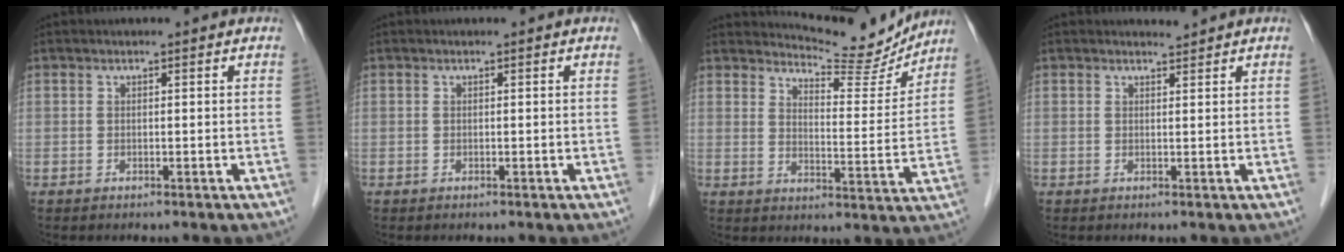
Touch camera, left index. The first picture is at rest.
{"total": 0.0}
{"total": 10.5, "force": [10.4, 1.2, 0.8], "torque": [-0.016, -0.029, 0.139]}
{"total": 0.9, "force": [0.9, -0.2, -0.2], "torque": [-0.007, -0.006, 0.015]}